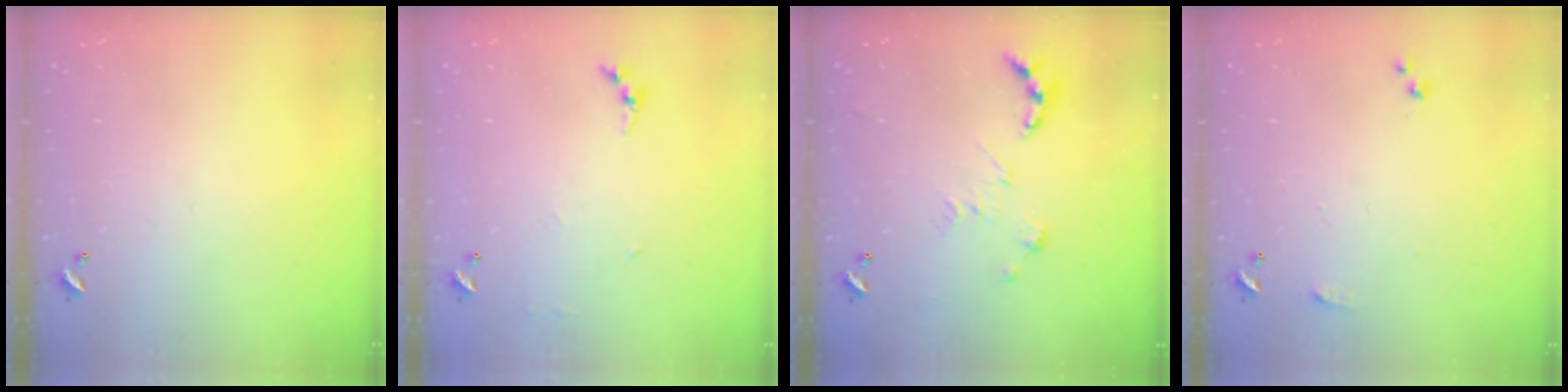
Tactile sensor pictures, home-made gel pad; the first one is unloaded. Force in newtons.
{"total": 5.3, "press": 5.2, "slide": 0.6}
{"total": 0.0}
{"total": 5.1, "press": 5.0, "slide": 0.7}